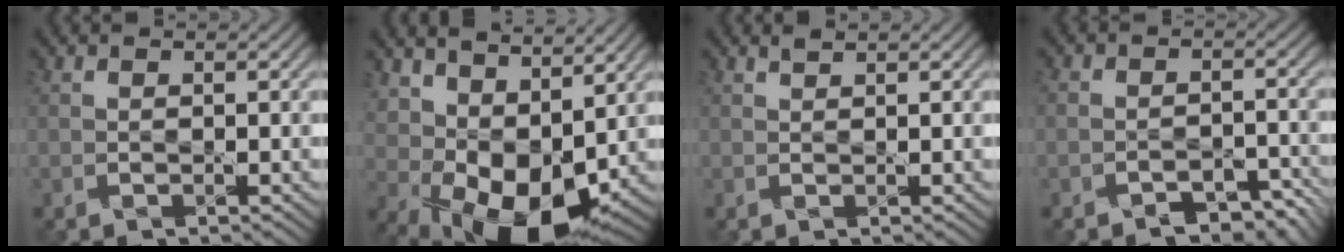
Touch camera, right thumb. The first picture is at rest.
{"total": 11.9, "force": [3.1, 7.3, 8.8], "torque": [-0.168, -0.014, 0.068]}
{"total": 0.8, "force": [0.8, -0.1, 0.1], "torque": [-0.005, 0.002, 0.017]}
{"total": 4.4, "force": [-3.6, 2.0, 1.6], "torque": [-0.017, -0.001, -0.057]}